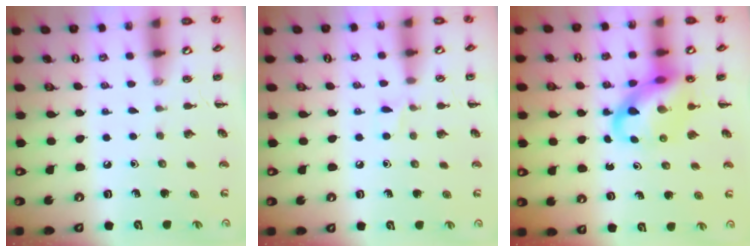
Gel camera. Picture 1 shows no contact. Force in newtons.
{"total": 3.8, "press": 3.5, "slide": 1.4}
{"total": 12.5, "press": 11.9, "slide": 3.5}